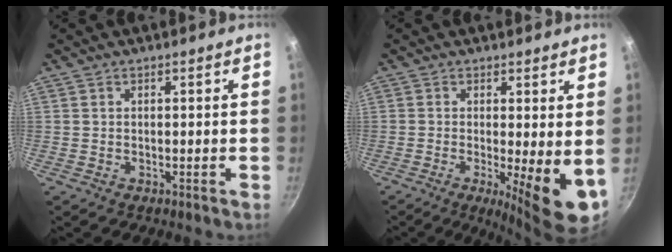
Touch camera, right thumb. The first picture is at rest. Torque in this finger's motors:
{"motor_torque": [-0.47, 1.02, 0.78, -0.47, 0.06]}